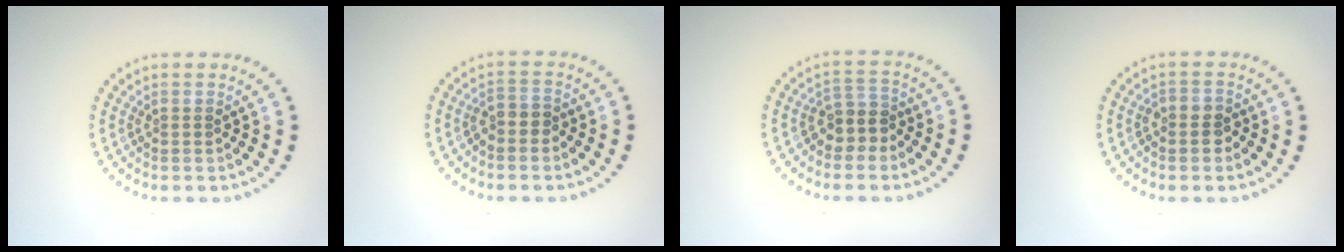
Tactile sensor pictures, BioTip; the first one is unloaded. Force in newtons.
{"total": 1.3, "press": 1.0, "slide": 0.8}
{"total": 2.6, "press": 2.1, "slide": 1.6}
{"total": 2.0, "press": 1.8, "slide": 0.8}